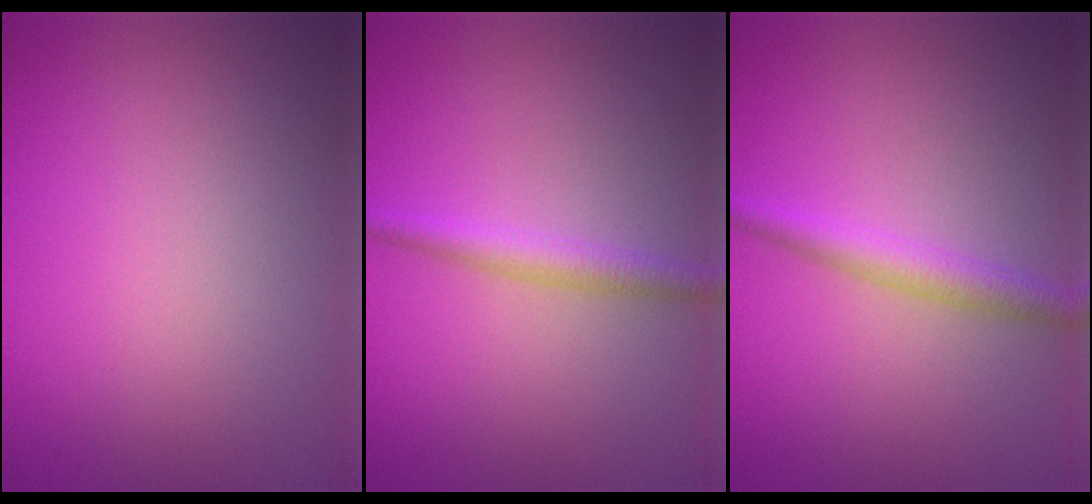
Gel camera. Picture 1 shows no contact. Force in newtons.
{"total": 2.2, "press": 2.2, "slide": 0.1}
{"total": 2.4, "press": 2.4, "slide": 0.0}